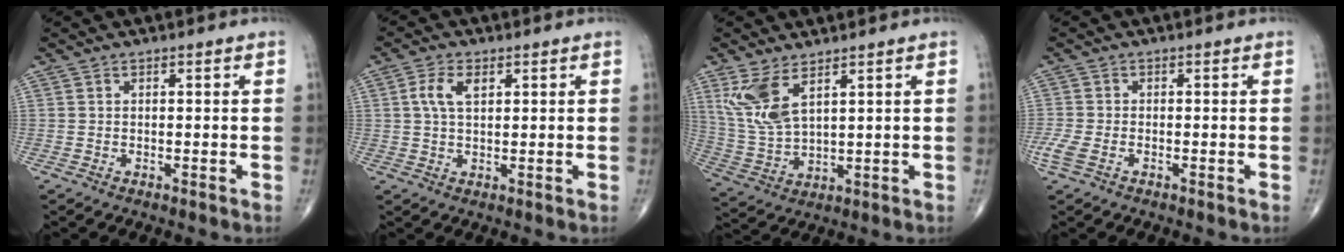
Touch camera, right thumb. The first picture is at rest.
{"total": 4.6, "force": [1.4, 2.5, 3.7], "torque": [-0.079, 0.005, 0.026]}
{"total": 9.1, "force": [4.8, 3.6, 6.8], "torque": [-0.149, -0.022, 0.111]}
{"total": 3.5, "force": [-1.5, 1.9, 2.6], "torque": [-0.076, 0.002, -0.031]}